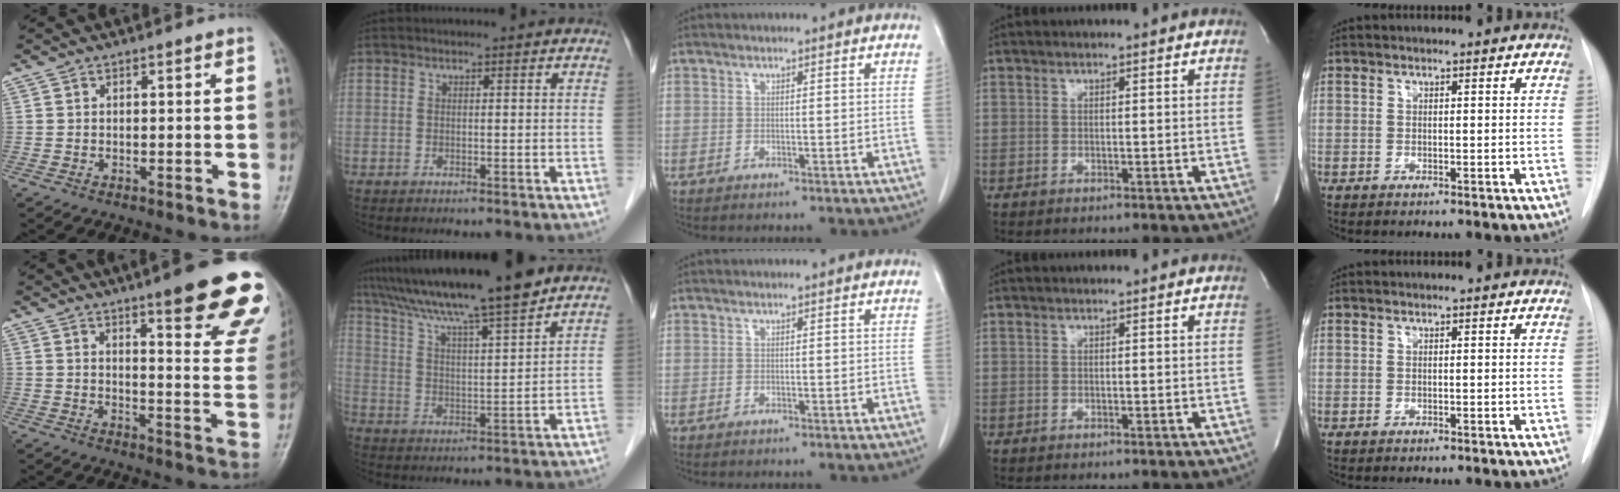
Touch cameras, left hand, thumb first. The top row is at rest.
{"thumb": {"total": 20.7, "force": [13.1, 3.9, 15.6], "torque": [-0.169, -0.057, 0.161]}, "index": {"total": 15.3, "force": [12.8, -0.6, 8.4], "torque": [-0.144, 0.012, 0.211]}}